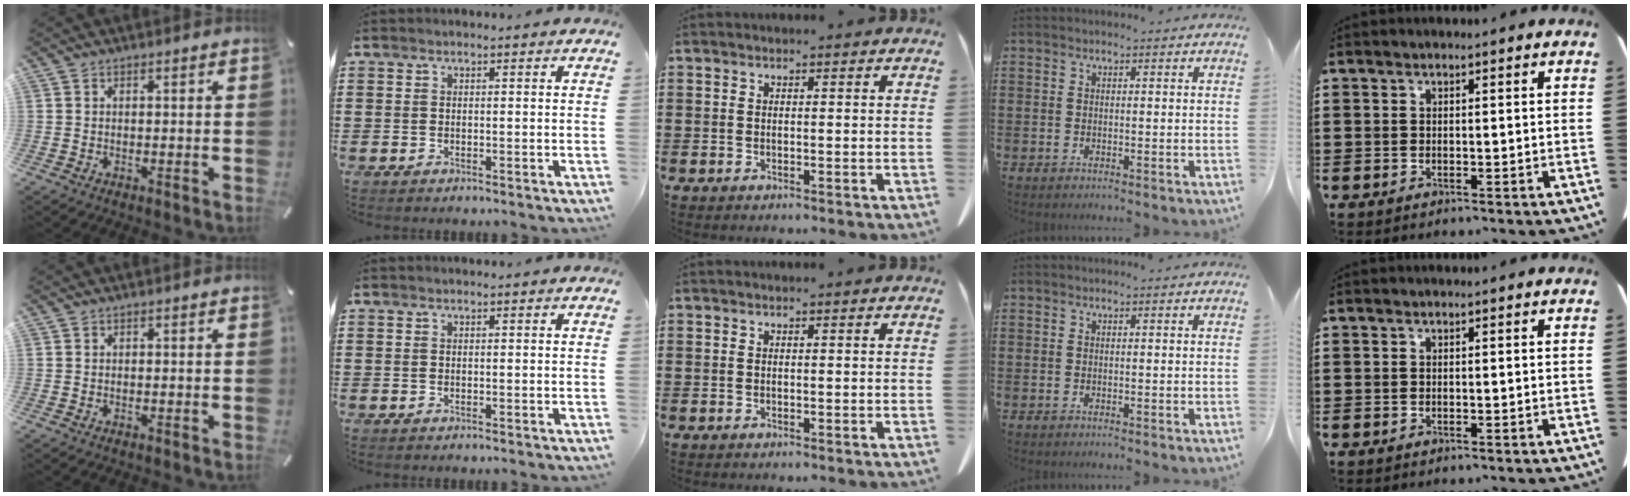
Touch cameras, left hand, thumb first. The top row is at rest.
{}